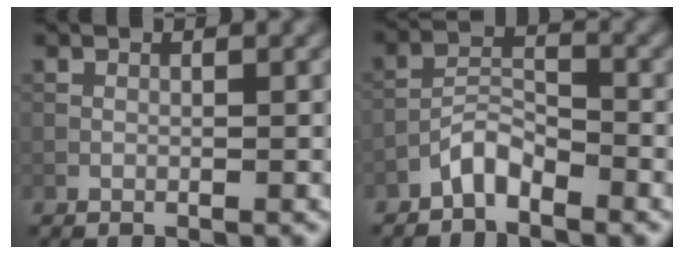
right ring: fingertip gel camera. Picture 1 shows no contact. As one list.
[{"total": 2.8, "force": [-2.3, 1.0, 1.3], "torque": [-0.020, 0.014, -0.049]}]